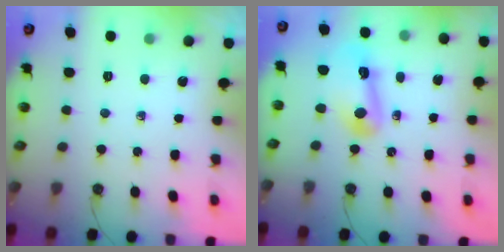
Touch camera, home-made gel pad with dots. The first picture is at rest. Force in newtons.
{"total": 11.7, "press": 11.7, "slide": 1.1}